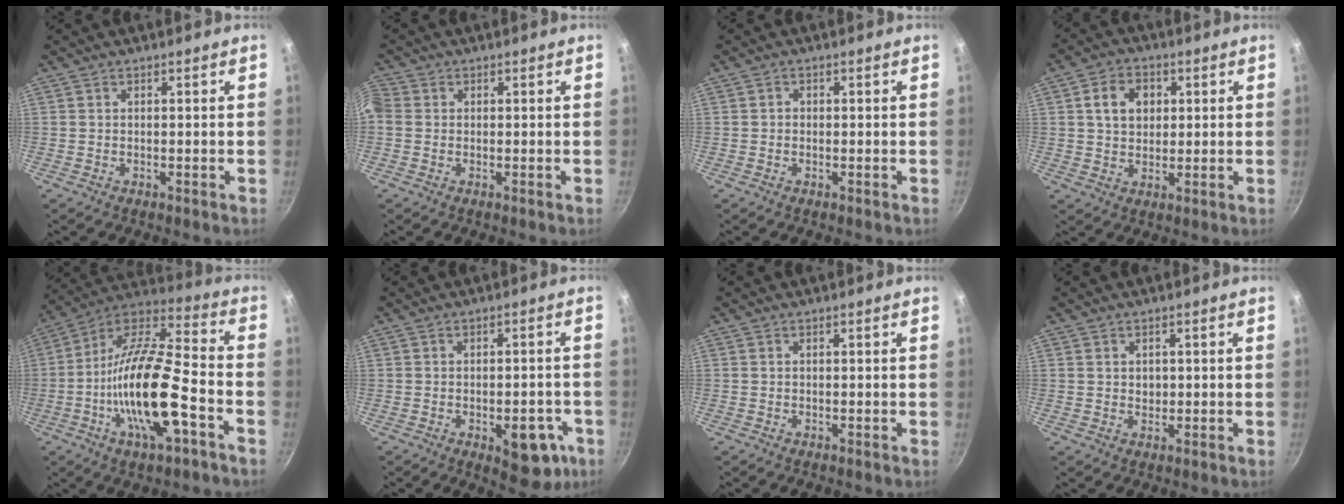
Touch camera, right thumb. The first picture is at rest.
{"total": 2.5, "force": [-0.1, 2.2, 1.2], "torque": [-0.024, 0.004, -0.012]}
{"total": 0.8, "force": [-0.1, 0.7, 0.3], "torque": [-0.002, 0.004, -0.003]}
{"total": 7.4, "force": [1.8, 5.8, 4.2], "torque": [-0.050, 0.005, 0.027]}
{"total": 21.4, "force": [-7.0, 7.1, 18.9], "torque": [-0.339, 0.031, -0.139]}
{"total": 10.3, "force": [-3.8, 5.1, 8.1], "torque": [-0.063, 0.016, -0.040]}
{"total": 0.0}
{"total": 1.8, "force": [0.4, 1.5, 0.9], "torque": [-0.008, -0.003, 0.006]}